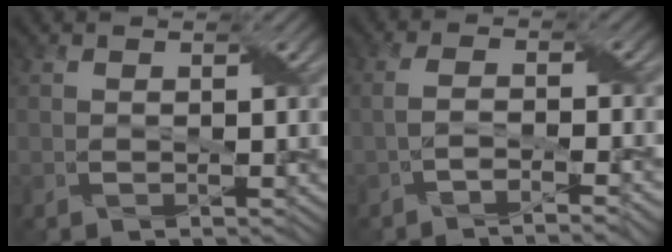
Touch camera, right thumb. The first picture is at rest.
{"total": 4.5, "force": [-2.8, 0.8, 3.5], "torque": [-0.056, 0.002, -0.057]}